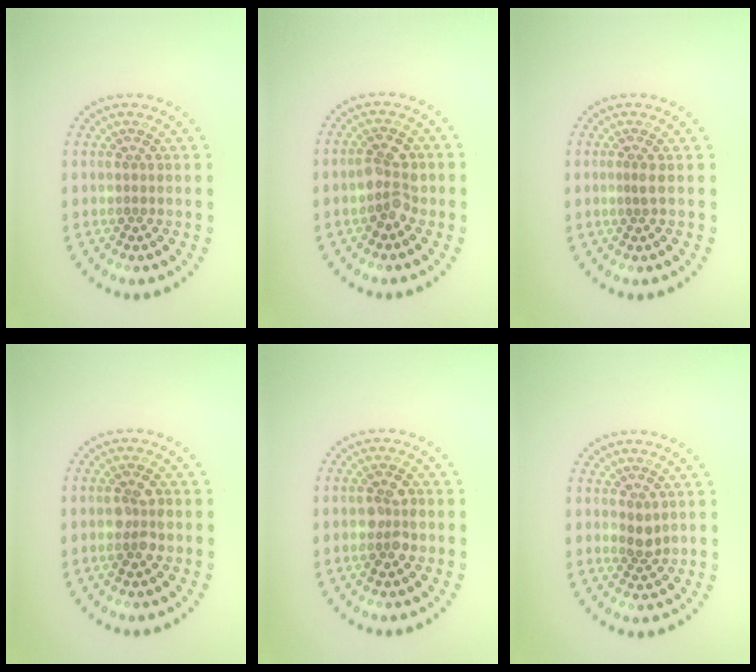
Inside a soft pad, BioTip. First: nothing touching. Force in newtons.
{"total": 2.6, "press": 2.6, "slide": 0.3}
{"total": 0.7, "press": 0.4, "slide": 0.6}
{"total": 2.0, "press": 1.9, "slide": 0.4}
{"total": 2.5, "press": 2.4, "slide": 0.5}
{"total": 1.3, "press": 1.2, "slide": 0.5}